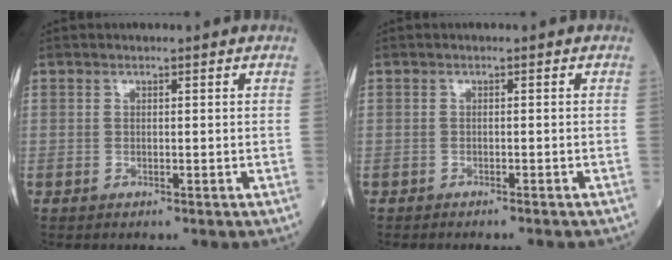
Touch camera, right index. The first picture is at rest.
{"total": 1.8, "force": [-1.7, 0.0, 0.6], "torque": [-0.011, -0.002, -0.020]}